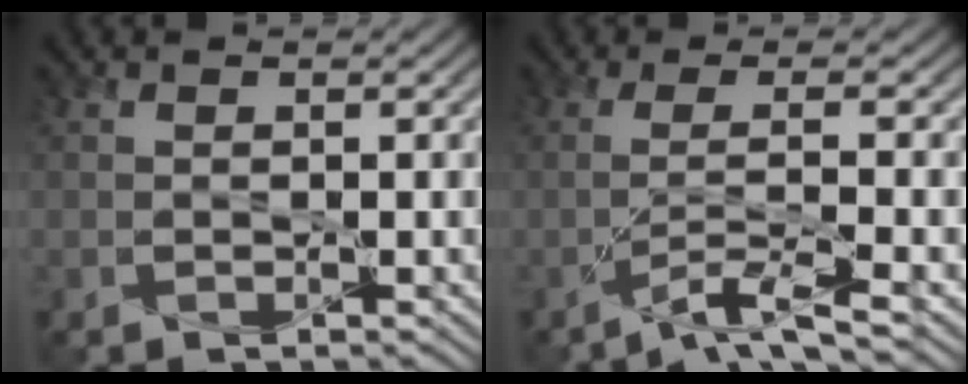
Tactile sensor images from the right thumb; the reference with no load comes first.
{"total": 5.1, "force": [-2.4, 0.3, 4.5], "torque": [-0.069, 0.009, -0.064]}